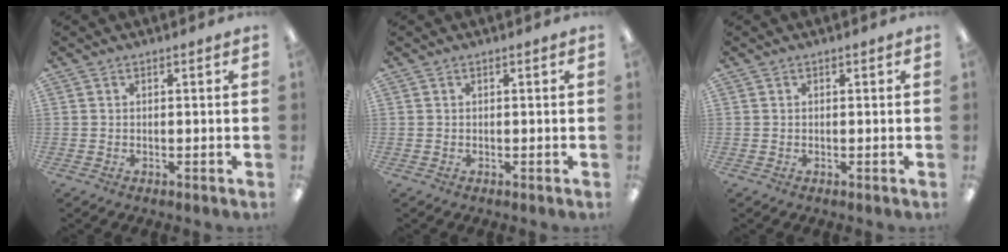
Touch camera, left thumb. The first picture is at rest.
{"total": 0.0}
{"total": 0.0}